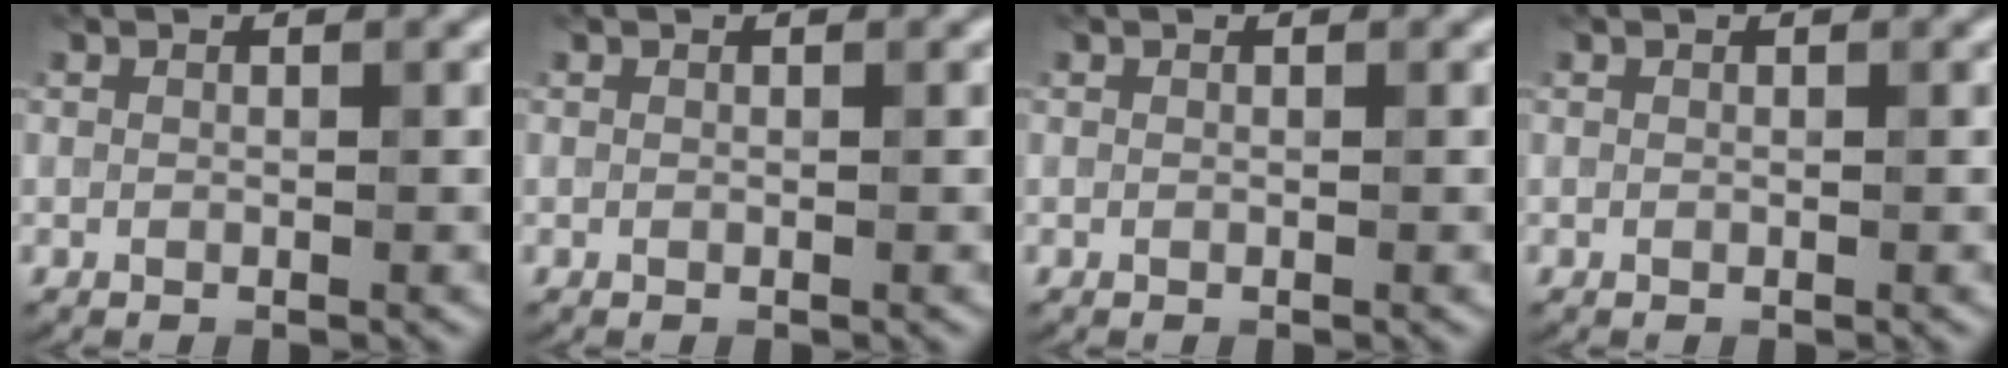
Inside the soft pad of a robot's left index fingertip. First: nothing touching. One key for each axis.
{"total": 0.0}
{"total": 0.0}
{"total": 0.0}